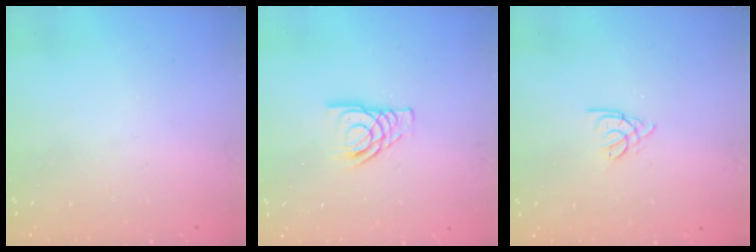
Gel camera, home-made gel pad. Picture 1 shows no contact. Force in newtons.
{"total": 7.9, "press": 7.9, "slide": 0.8}
{"total": 1.8, "press": 1.7, "slide": 0.5}